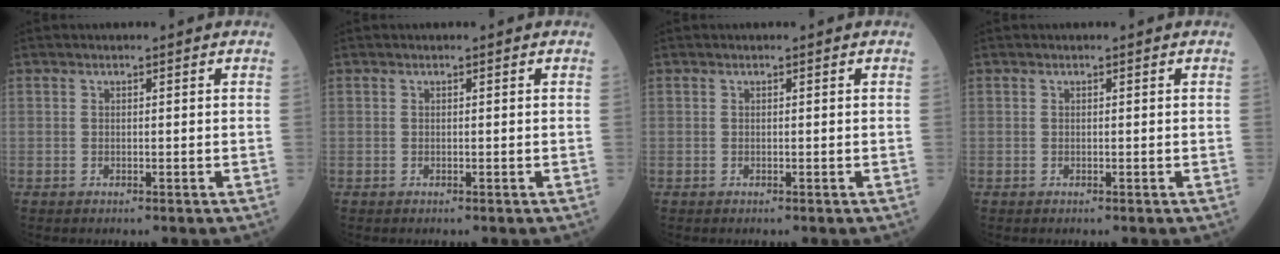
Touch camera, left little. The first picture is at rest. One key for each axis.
{"total": 0.0}
{"total": 0.0}
{"total": 0.0}